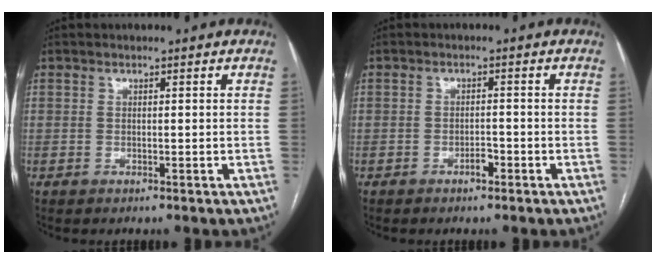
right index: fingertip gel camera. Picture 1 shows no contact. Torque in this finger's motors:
{"motor_torque": [0.07, 0.07, 0.26, 0.05]}